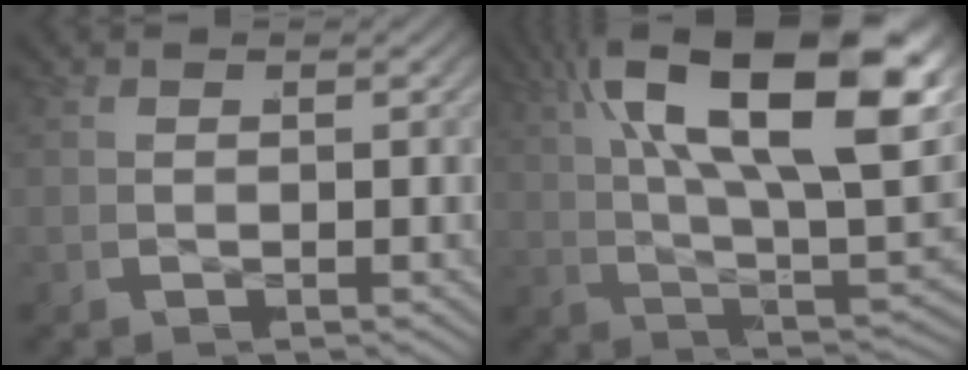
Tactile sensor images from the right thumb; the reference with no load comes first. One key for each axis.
{"total": 14.7, "fx": 3.9, "fy": 6.2, "fz": 12.8, "tx": -0.210, "ty": -0.007, "tz": 0.064}